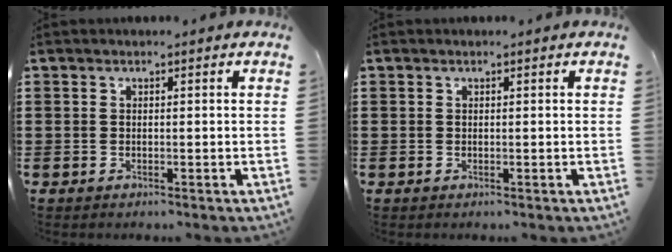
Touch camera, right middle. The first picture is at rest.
{"total": 0.0}